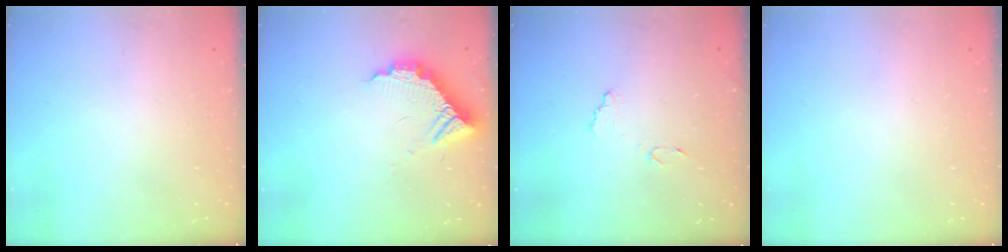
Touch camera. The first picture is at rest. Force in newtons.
{"total": 11.1, "press": 11.1, "slide": 0.8}
{"total": 8.3, "press": 8.3, "slide": 0.4}
{"total": 0.0}